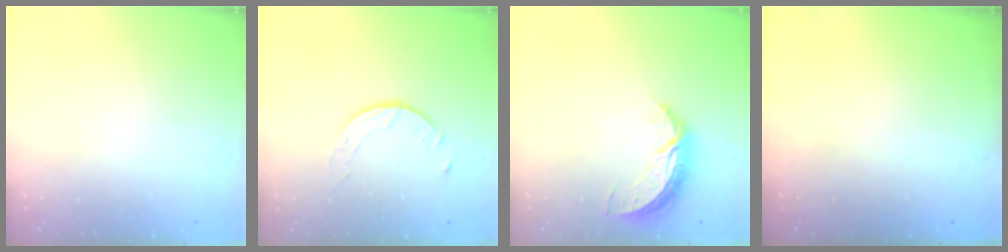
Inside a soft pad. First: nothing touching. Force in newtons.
{"total": 2.3, "press": 2.3, "slide": 0.3}
{"total": 8.2, "press": 8.2, "slide": 0.4}
{"total": 0.0}